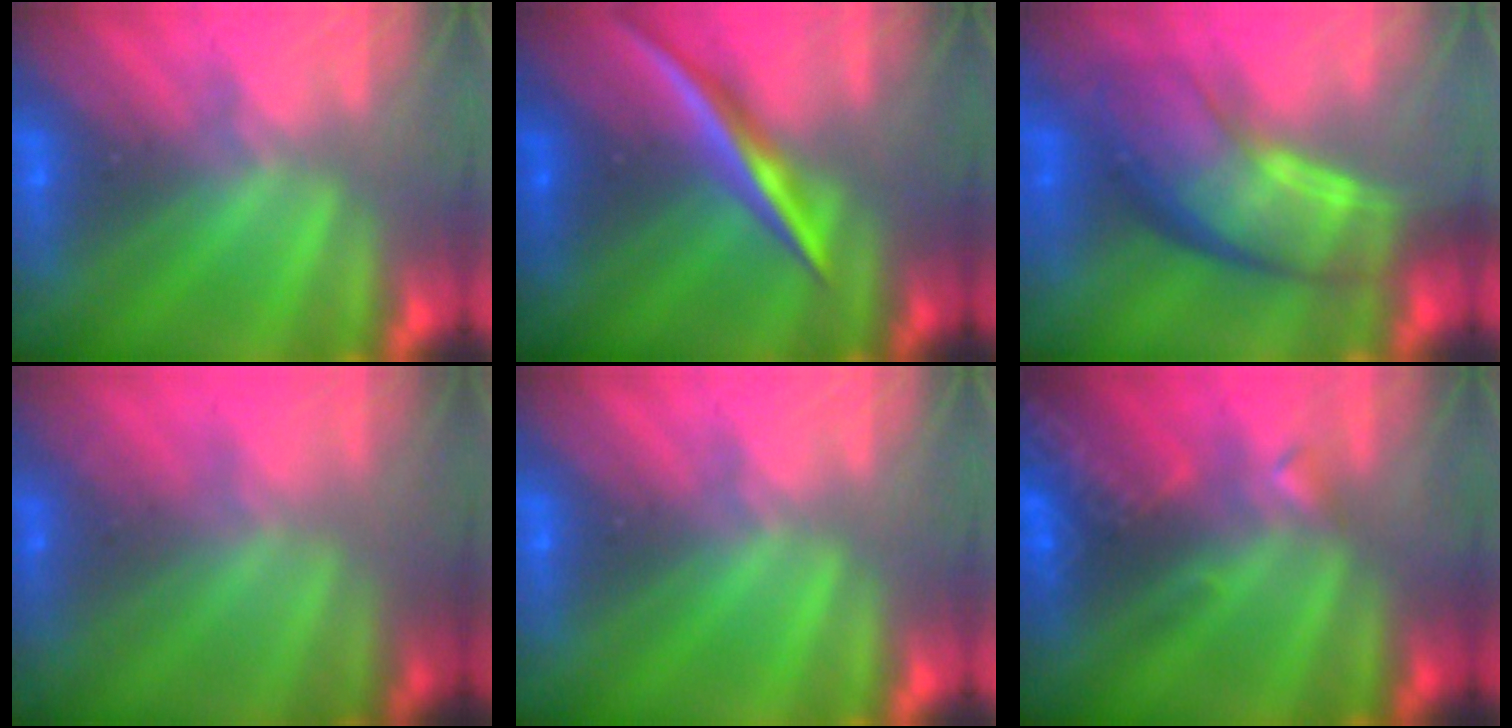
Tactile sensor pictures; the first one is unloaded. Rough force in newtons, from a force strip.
{"total": 2.3}
{"total": 7.7}
{"total": 1.6}
{"total": 0.0}
{"total": 2.6}